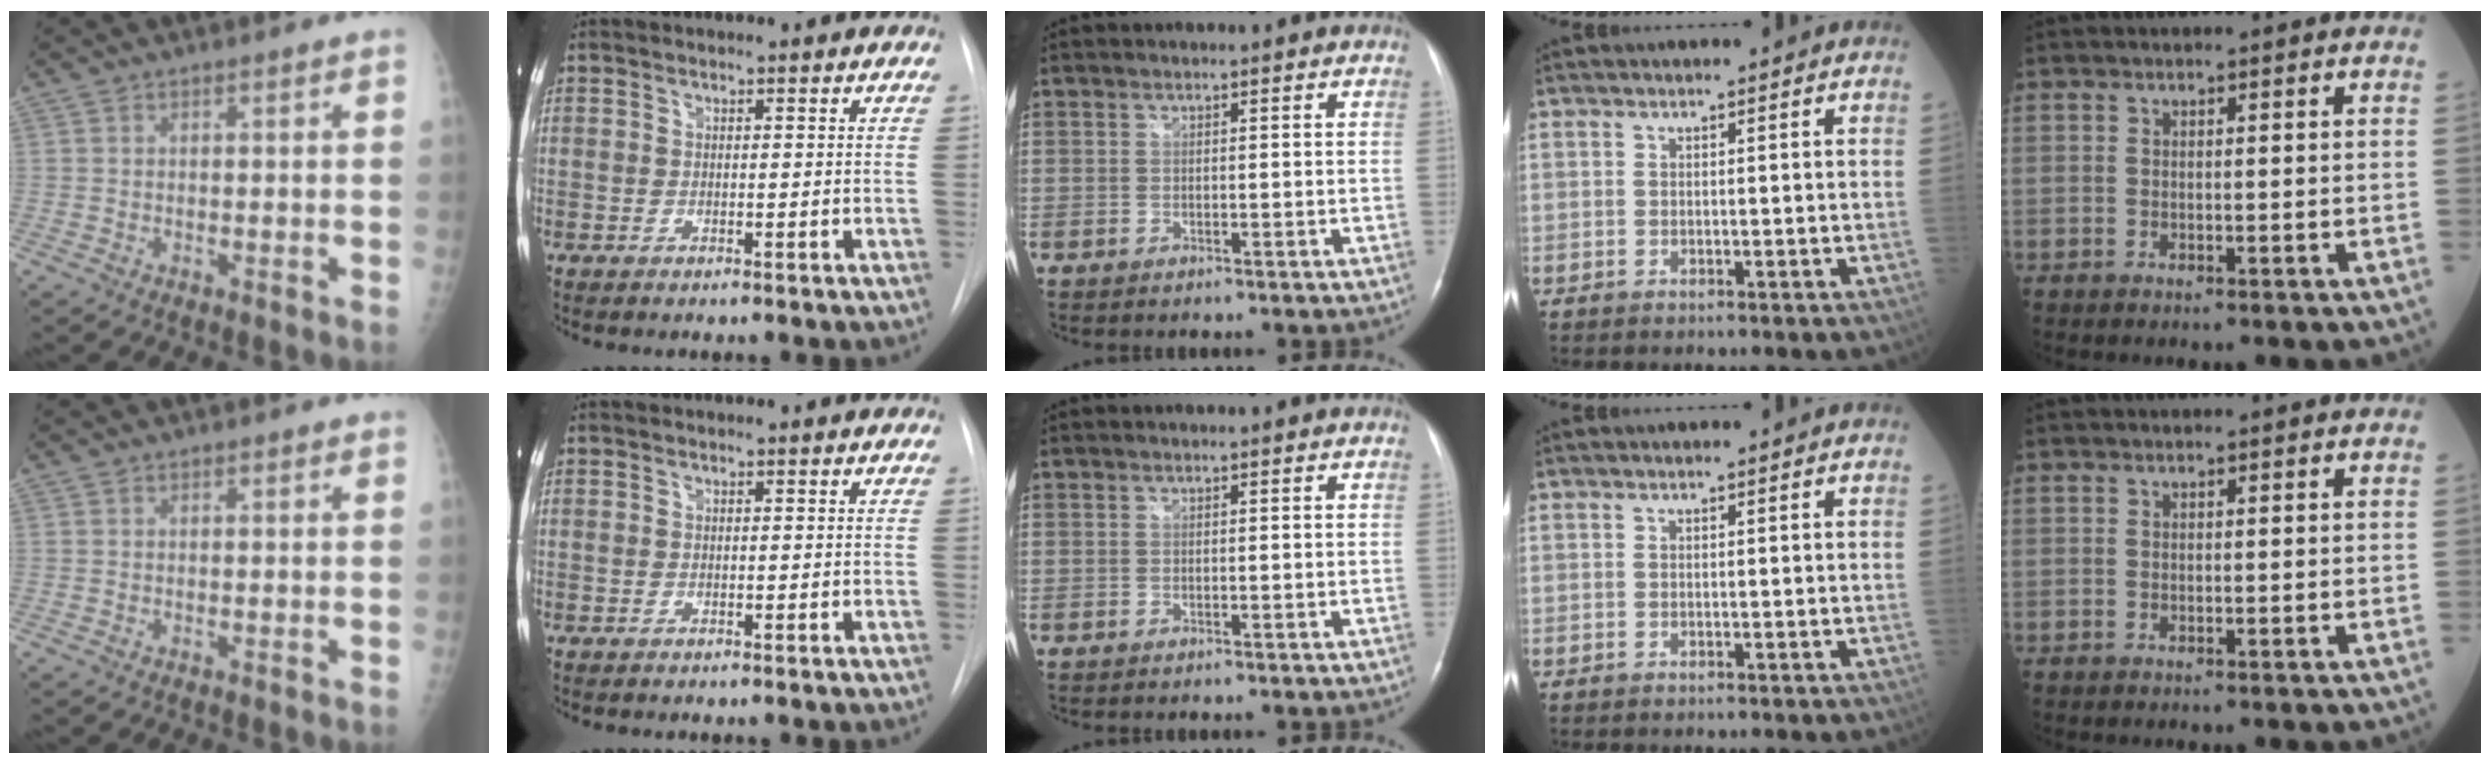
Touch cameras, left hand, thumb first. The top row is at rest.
{}